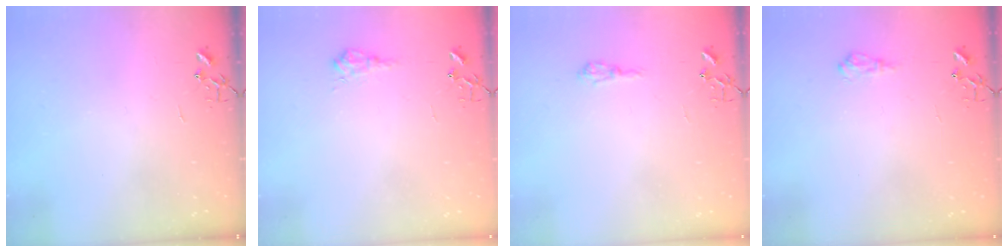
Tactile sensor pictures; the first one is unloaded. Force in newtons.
{"total": 8.5, "press": 8.5, "slide": 0.8}
{"total": 7.2, "press": 7.1, "slide": 0.6}
{"total": 8.2, "press": 8.2, "slide": 0.9}